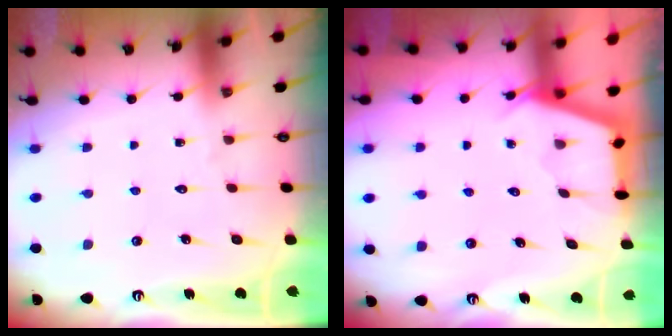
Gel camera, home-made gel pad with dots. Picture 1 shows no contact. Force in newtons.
{"total": 2.9, "press": 2.8, "slide": 0.3}